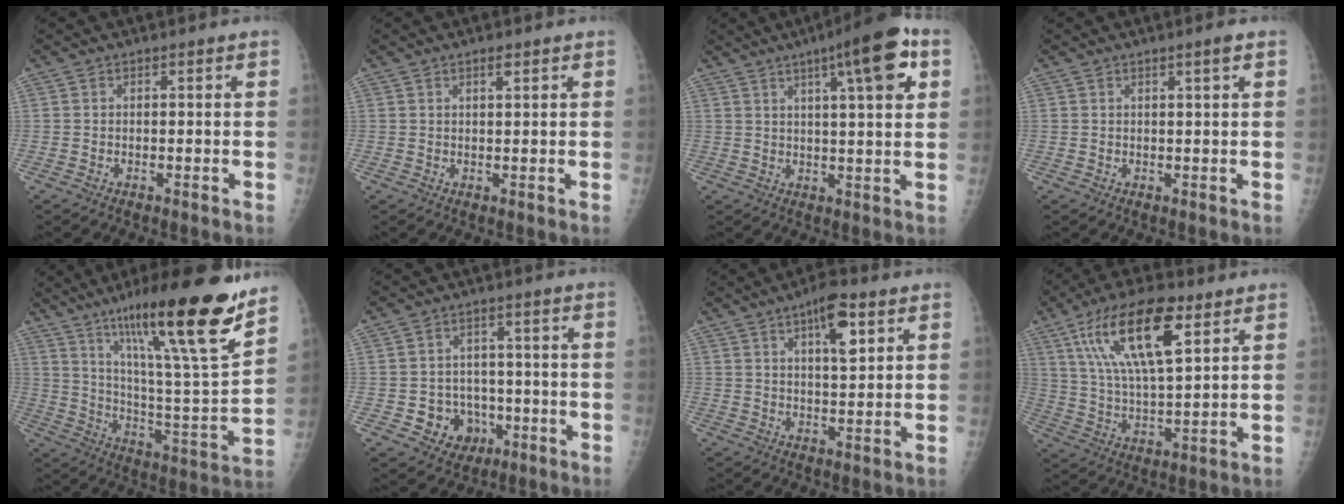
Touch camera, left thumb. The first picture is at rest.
{"total": 1.5, "force": [0.9, 0.3, 1.1], "torque": [-0.015, -0.004, 0.015]}
{"total": 12.9, "force": [5.6, 2.2, 11.4], "torque": [-0.157, -0.006, 0.074]}
{"total": 1.6, "force": [0.8, -0.3, 1.4], "torque": [-0.025, -0.005, 0.016]}
{"total": 25.6, "force": [16.6, 2.8, 19.3], "torque": [-0.286, -0.069, 0.276]}
{"total": 8.0, "force": [-2.5, 7.1, 2.8], "torque": [-0.009, 0.022, -0.029]}
{"total": 8.2, "force": [4.0, 2.7, 6.7], "torque": [-0.094, -0.015, 0.061]}
{"total": 17.7, "force": [8.4, 6.2, 14.3], "torque": [-0.246, -0.021, 0.155]}